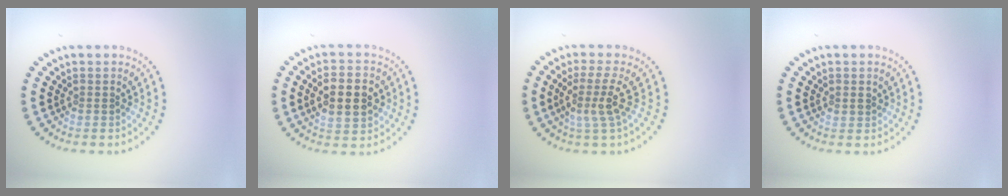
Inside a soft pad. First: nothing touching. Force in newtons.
{"total": 5.3, "press": 5.3, "slide": 0.1}
{"total": 3.0, "press": 2.3, "slide": 2.0}
{"total": 0.5, "press": 0.4, "slide": 0.3}